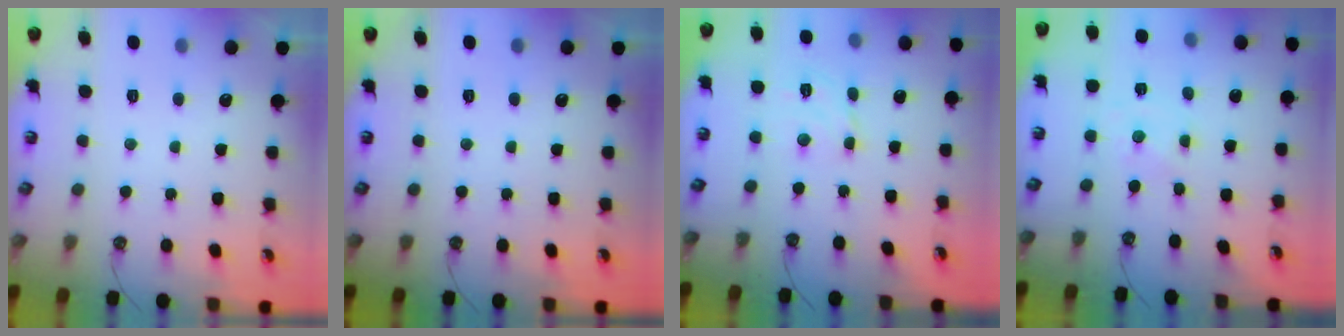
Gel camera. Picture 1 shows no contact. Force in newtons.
{"total": 0.0}
{"total": 5.2, "press": 5.1, "slide": 0.5}
{"total": 0.0}